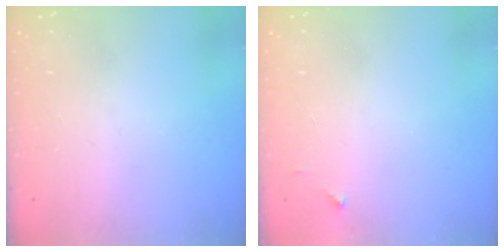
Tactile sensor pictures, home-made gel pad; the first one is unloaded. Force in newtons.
{"total": 2.0, "press": 2.0, "slide": 0.2}